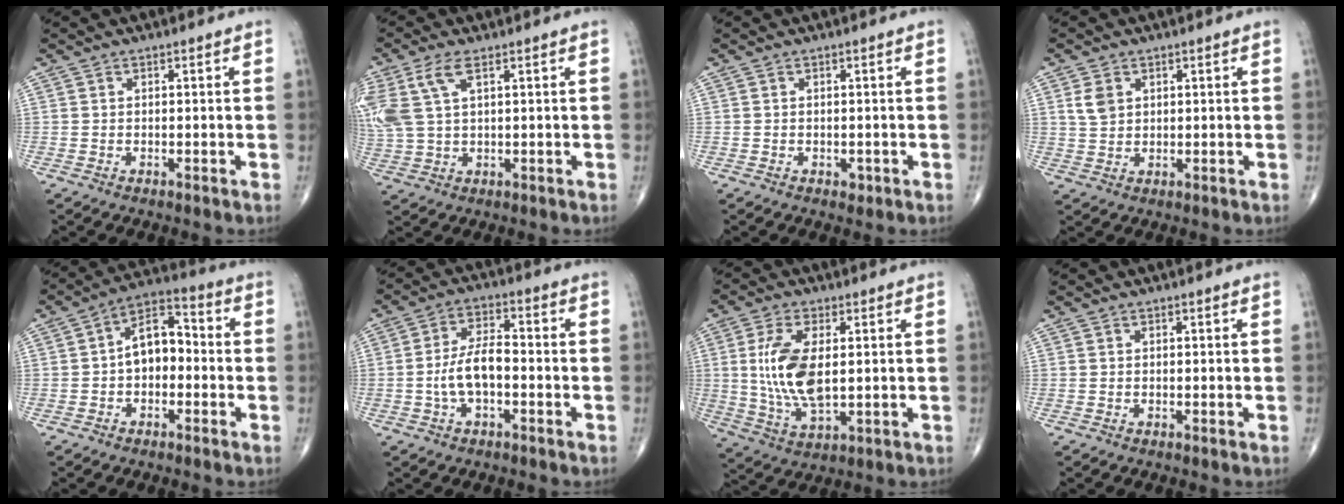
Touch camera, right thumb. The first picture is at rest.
{"total": 9.7, "force": [3.7, 4.5, 7.8], "torque": [-0.205, 0.007, 0.082]}
{"total": 0.9, "force": [-0.3, 0.6, 0.5], "torque": [-0.003, -0.001, -0.002]}
{"total": 3.6, "force": [1.4, 2.7, 2.1], "torque": [-0.033, -0.004, 0.032]}
{"total": 8.9, "force": [-0.8, 5.7, 6.8], "torque": [-0.087, 0.036, -0.029]}
{"total": 7.5, "force": [-1.7, 3.5, 6.4], "torque": [-0.125, 0.025, -0.036]}
{"total": 12.1, "force": [1.2, 5.6, 10.7], "torque": [-0.218, -0.013, 0.030]}
{"total": 0.0}